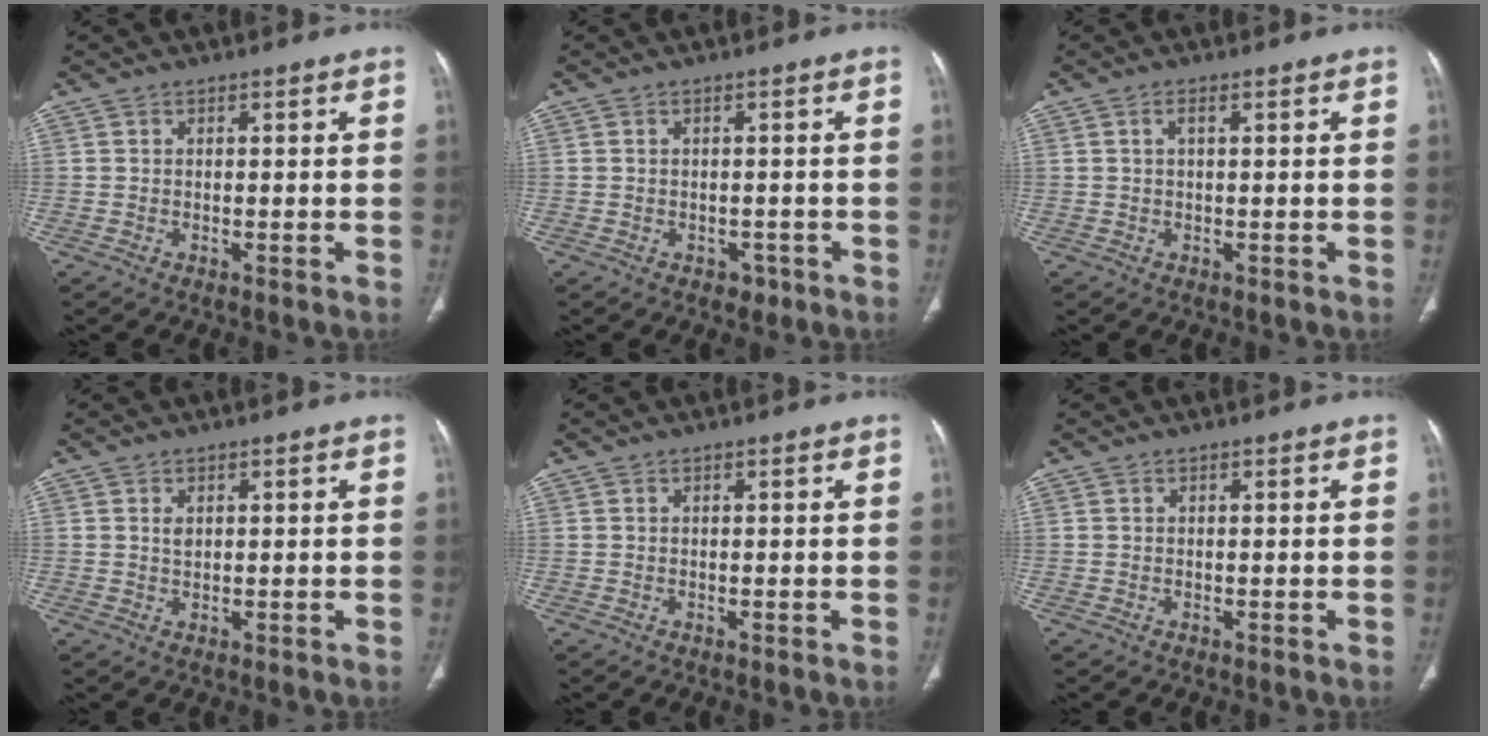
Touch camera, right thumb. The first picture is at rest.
{"total": 1.7, "force": [-0.9, 1.4, 0.7], "torque": [-0.001, 0.004, -0.008]}
{"total": 1.3, "force": [0.4, 0.4, 1.1], "torque": [-0.026, 0.005, 0.007]}
{"total": 1.4, "force": [0.5, 0.9, 0.9], "torque": [-0.011, -0.003, 0.013]}
{"total": 0.0}
{"total": 0.0}